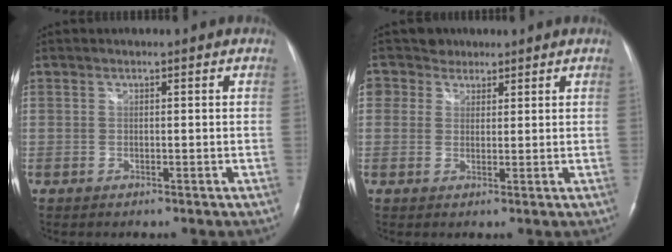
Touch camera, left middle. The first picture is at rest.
{"total": 3.6, "force": [2.3, 2.8, -0.2], "torque": [0.004, 0.021, 0.036]}